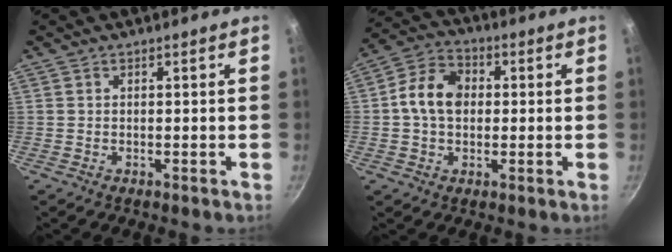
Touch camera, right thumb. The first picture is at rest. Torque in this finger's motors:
{"motor_torque": [0.22, 0.24, 0.21, -0.16, 0.18]}